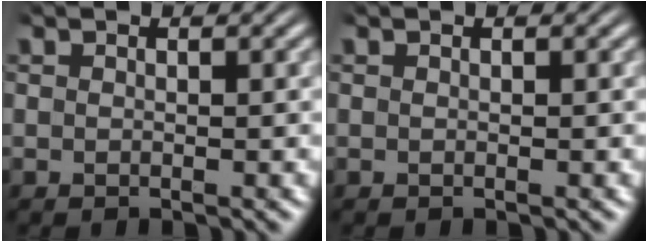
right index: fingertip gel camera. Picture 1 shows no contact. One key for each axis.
{"total": 0.0}